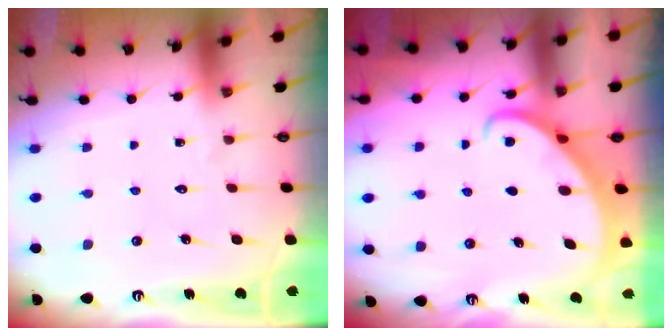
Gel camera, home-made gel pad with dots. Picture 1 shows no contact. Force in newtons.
{"total": 2.6, "press": 2.6, "slide": 0.1}